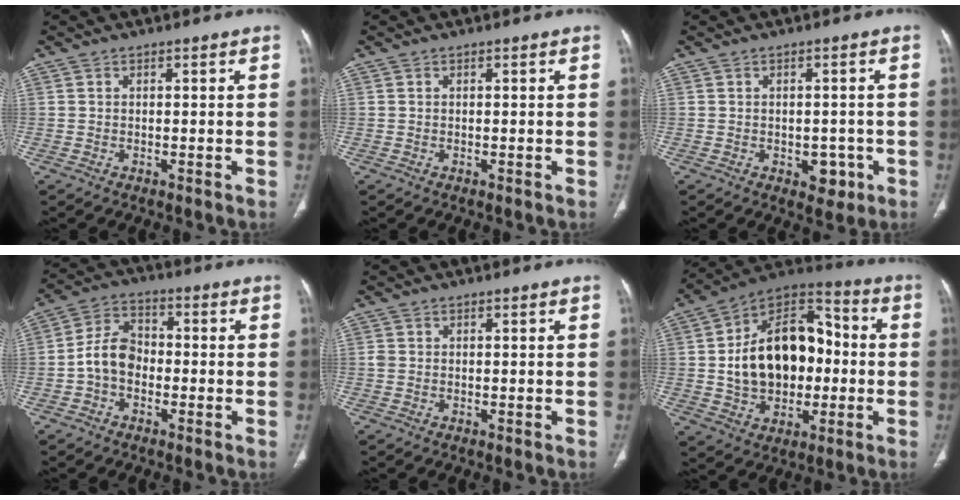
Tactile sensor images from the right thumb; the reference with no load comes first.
{"total": 0.0}
{"total": 4.1, "force": [-1.5, 2.7, 2.7], "torque": [-0.011, 0.005, -0.013]}
{"total": 7.4, "force": [-1.8, 5.4, 4.8], "torque": [-0.077, 0.030, -0.047]}
{"total": 0.7, "force": [-0.1, 0.5, 0.4], "torque": [-0.009, 0.001, -0.002]}
{"total": 21.4, "force": [-0.6, 14.9, 15.3], "torque": [-0.207, 0.037, -0.006]}